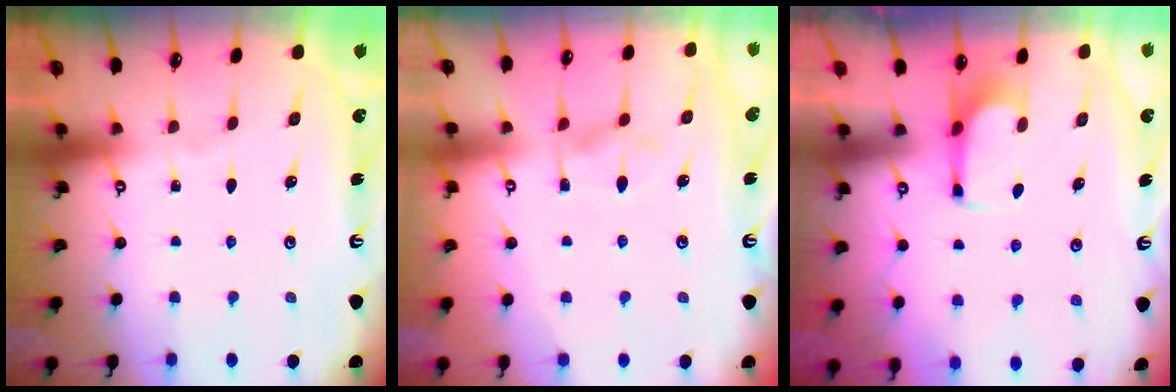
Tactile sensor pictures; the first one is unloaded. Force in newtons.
{"total": 2.3, "press": 2.0, "slide": 1.2}
{"total": 1.6, "press": 1.6, "slide": 0.2}